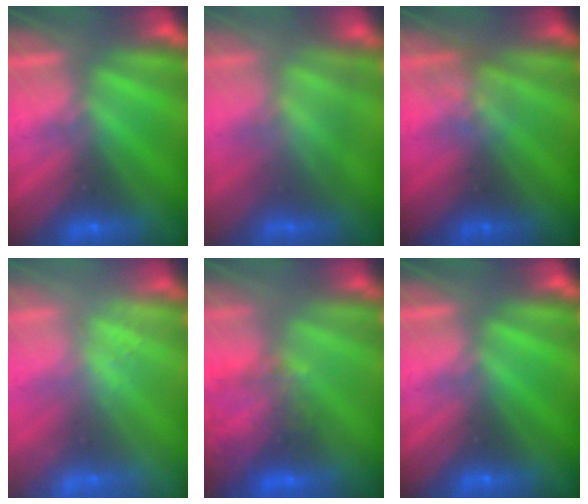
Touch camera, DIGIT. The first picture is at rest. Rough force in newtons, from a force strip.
{"total": 3.4}
{"total": 2.7}
{"total": 2.0}
{"total": 7.7}
{"total": 0.0}